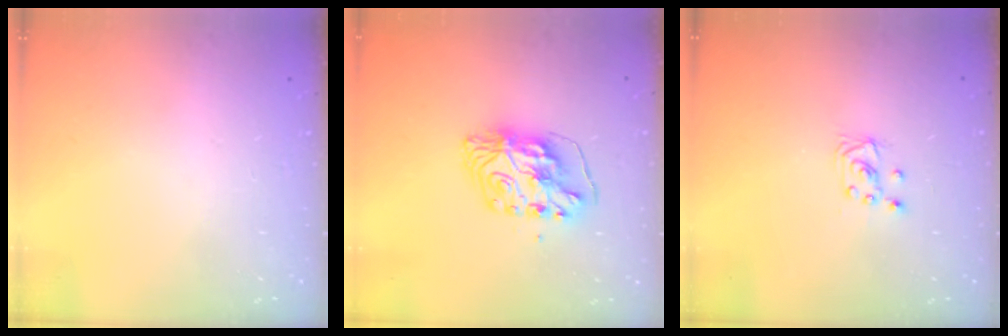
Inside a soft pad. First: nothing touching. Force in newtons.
{"total": 8.8, "press": 8.8, "slide": 0.8}
{"total": 2.0, "press": 2.0, "slide": 0.2}